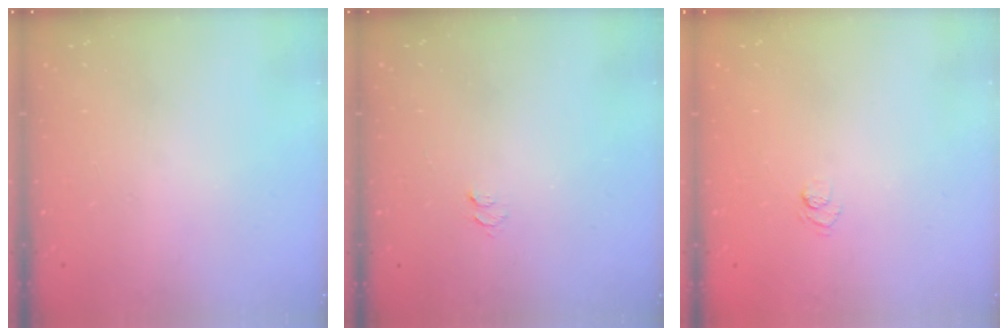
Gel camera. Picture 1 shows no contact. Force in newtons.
{"total": 3.6, "press": 3.6, "slide": 0.4}
{"total": 4.5, "press": 4.3, "slide": 1.2}